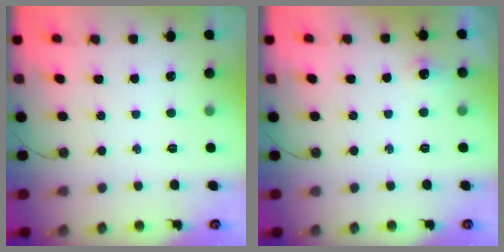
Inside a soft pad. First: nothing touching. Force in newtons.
{"total": 5.4, "press": 5.3, "slide": 1.1}